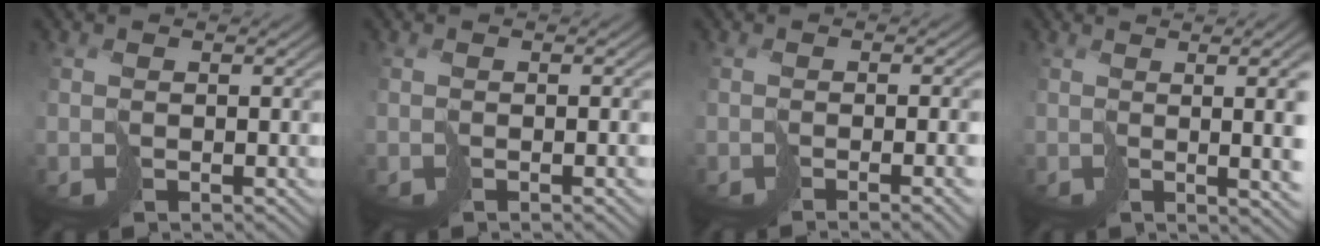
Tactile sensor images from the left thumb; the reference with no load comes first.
{"total": 2.1, "force": [-0.4, 0.3, 2.0], "torque": [-0.028, 0.001, -0.011]}
{"total": 4.8, "force": [-1.4, 1.2, 4.5], "torque": [-0.059, -0.006, -0.019]}
{"total": 14.1, "force": [0.5, 5.2, 13.1], "torque": [-0.132, 0.024, 0.012]}